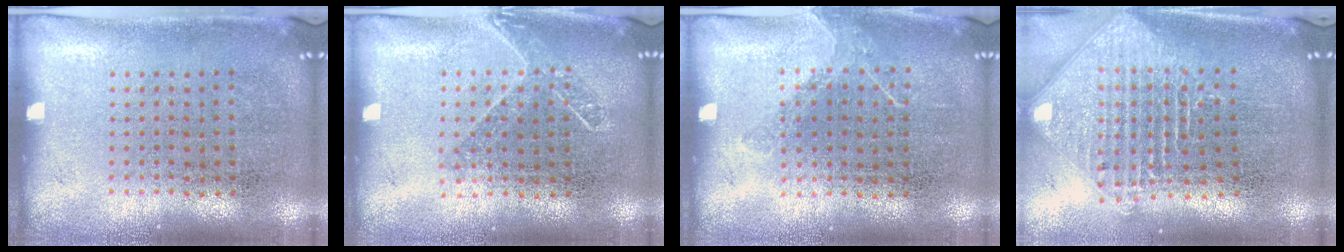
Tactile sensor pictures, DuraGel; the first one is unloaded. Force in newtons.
{"total": 1.4, "press": 1.1, "slide": 0.8}
{"total": 1.0, "press": 0.9, "slide": 0.5}
{"total": 2.5, "press": 1.8, "slide": 1.7}